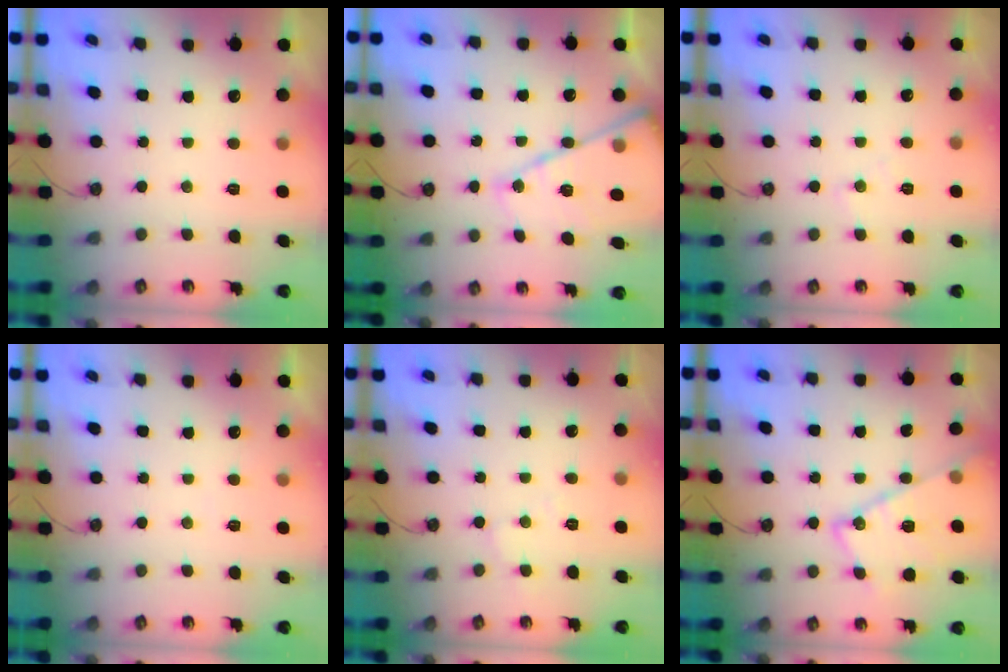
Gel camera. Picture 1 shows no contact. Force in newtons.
{"total": 18.0, "press": 17.9, "slide": 1.9}
{"total": 5.1, "press": 5.0, "slide": 0.8}
{"total": 2.7, "press": 2.7, "slide": 0.6}
{"total": 5.8, "press": 5.8, "slide": 0.7}
{"total": 15.5, "press": 15.5, "slide": 0.7}